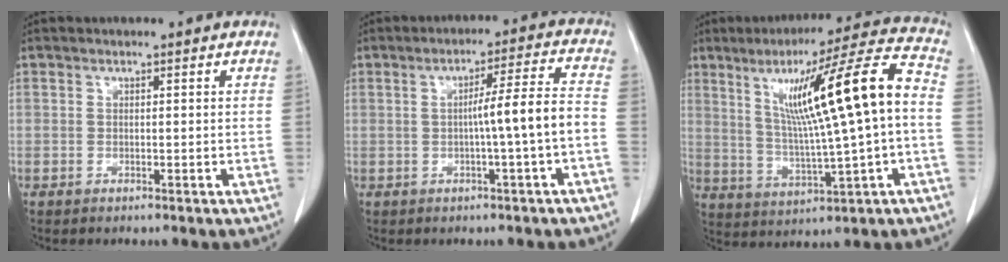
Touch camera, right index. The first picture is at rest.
{"total": 7.1, "force": [-1.6, -1.0, 6.9], "torque": [-0.104, 0.015, -0.021]}
{"total": 16.9, "force": [2.0, 0.0, 16.8], "torque": [-0.267, 0.020, 0.036]}